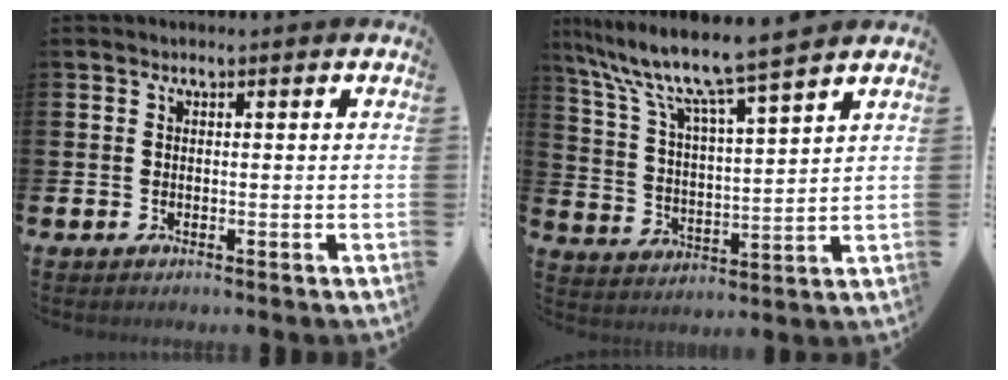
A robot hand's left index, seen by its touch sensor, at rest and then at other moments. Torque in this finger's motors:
{"motor_torque": [-0.12, -1.16, 1.05, 0.21]}